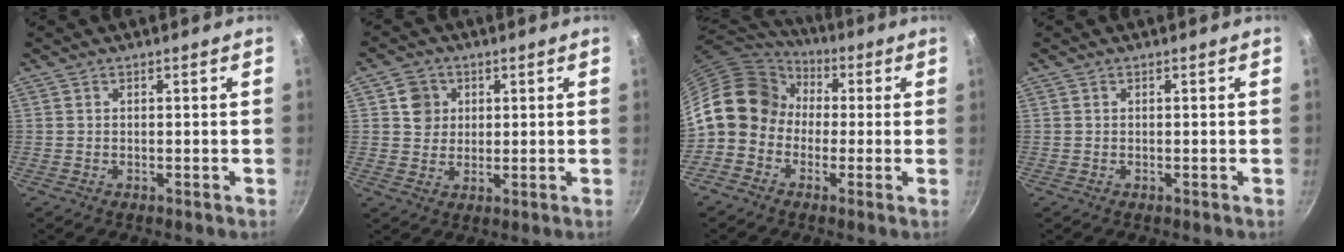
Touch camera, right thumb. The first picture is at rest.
{"total": 5.1, "force": [1.5, 4.6, 1.5], "torque": [0.007, 0.000, 0.023]}
{"total": 13.9, "force": [-0.2, 11.8, 7.4], "torque": [-0.098, 0.041, -0.026]}
{"total": 0.0}